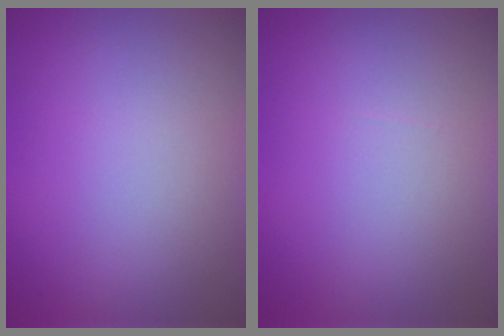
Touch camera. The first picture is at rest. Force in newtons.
{"total": 0.0}